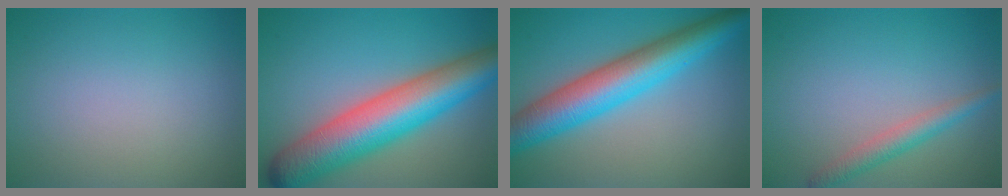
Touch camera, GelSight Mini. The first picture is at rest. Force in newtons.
{"total": 10.9, "press": 10.9, "slide": 0.4}
{"total": 8.7, "press": 8.7, "slide": 0.0}
{"total": 2.4, "press": 2.4, "slide": 0.1}